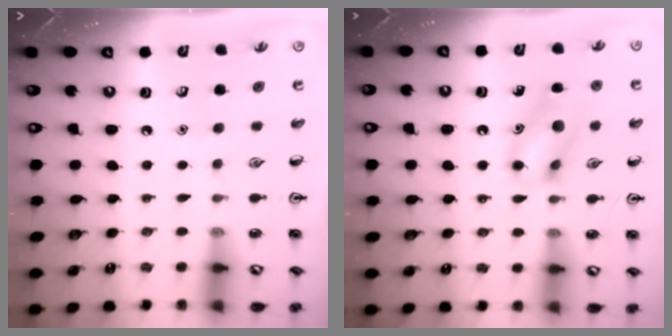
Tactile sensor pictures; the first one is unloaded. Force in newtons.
{"total": 11.7, "press": 11.6, "slide": 0.9}